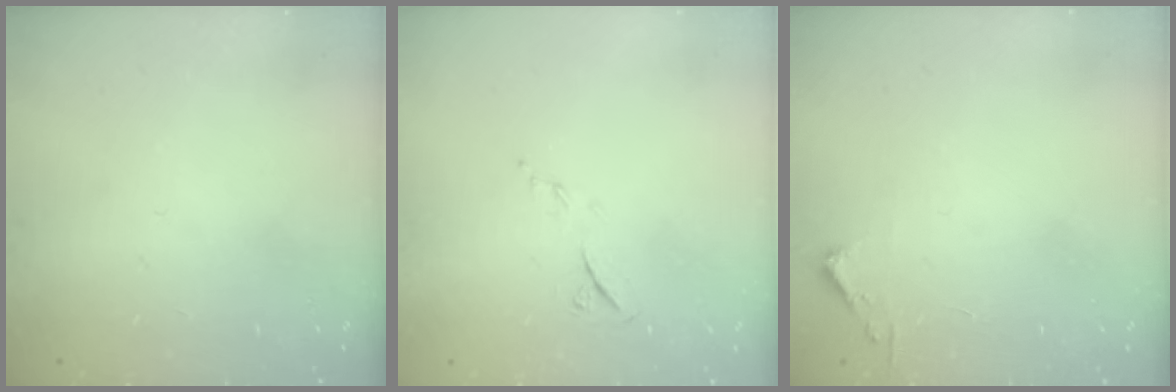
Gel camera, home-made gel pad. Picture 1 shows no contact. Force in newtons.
{"total": 6.1, "press": 5.9, "slide": 1.5}
{"total": 2.4, "press": 2.4, "slide": 0.3}